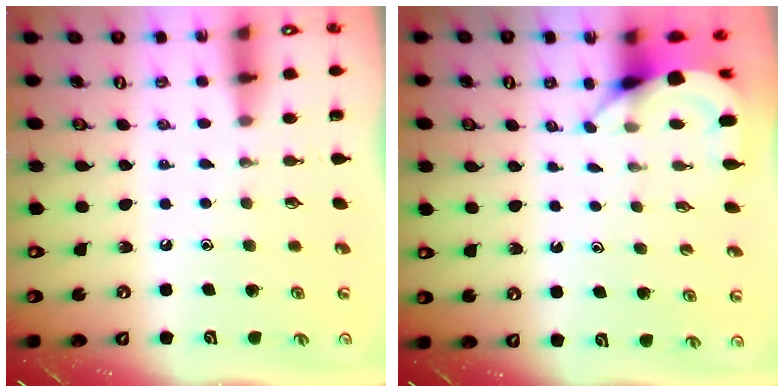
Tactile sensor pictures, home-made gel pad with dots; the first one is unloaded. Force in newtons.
{"total": 3.7, "press": 3.7, "slide": 0.3}